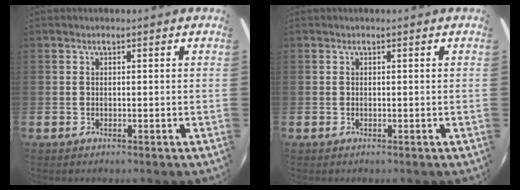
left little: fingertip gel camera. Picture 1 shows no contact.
{"total": 0.0}